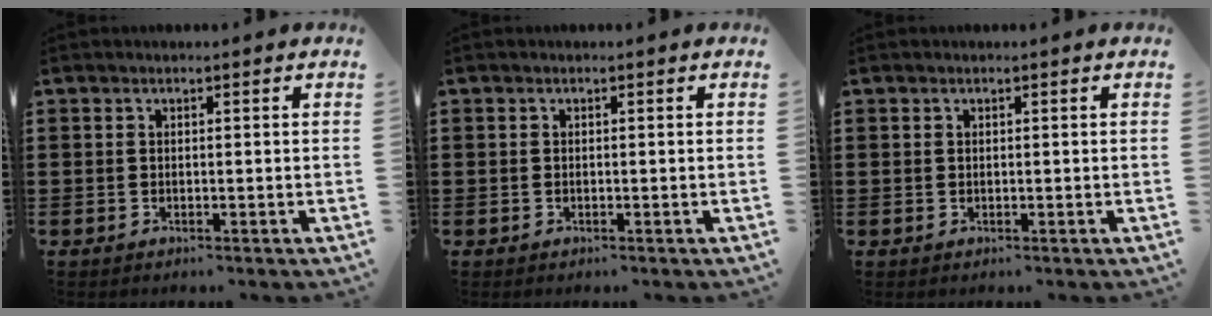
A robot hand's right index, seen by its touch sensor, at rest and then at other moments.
{"total": 0.0}
{"total": 0.0}